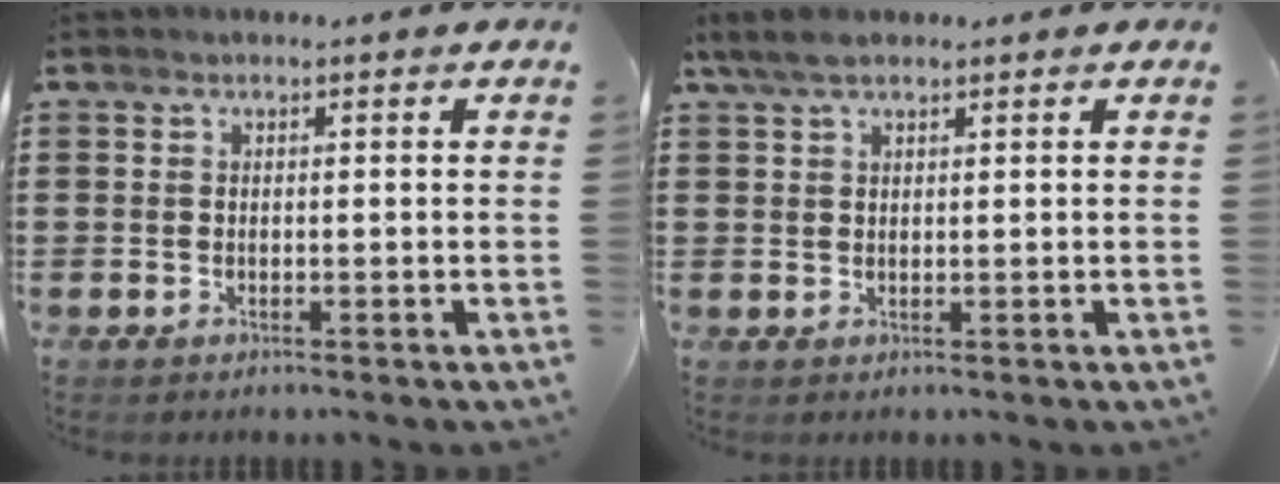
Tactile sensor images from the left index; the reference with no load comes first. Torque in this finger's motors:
{"motor_torque": [0.16, -0.16, 0.18, 0.07]}